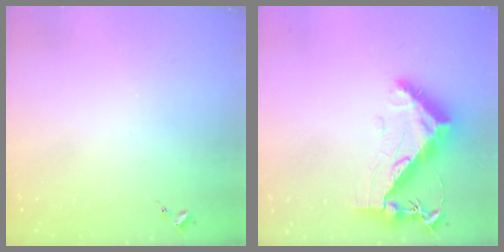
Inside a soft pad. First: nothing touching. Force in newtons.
{"total": 11.3, "press": 11.3, "slide": 1.1}